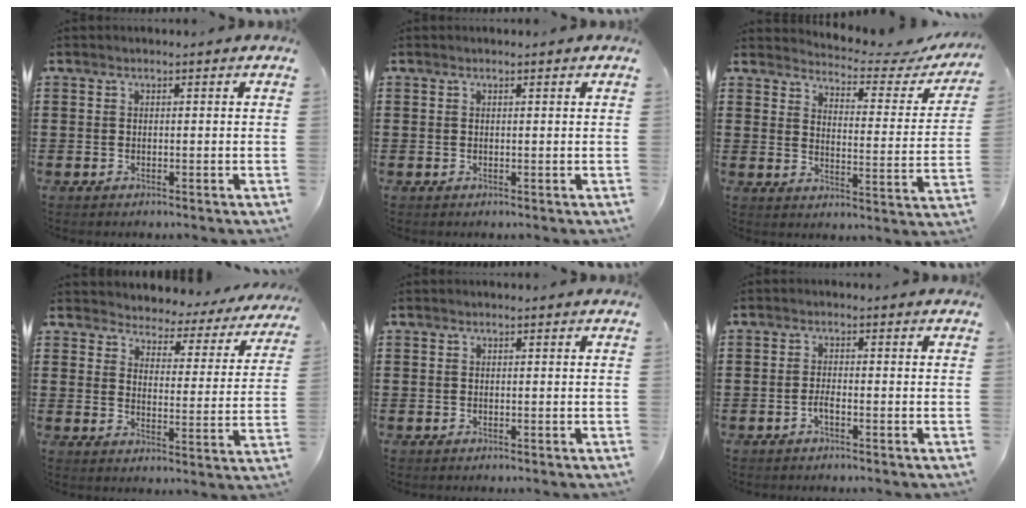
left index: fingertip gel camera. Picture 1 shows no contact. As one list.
[{"total": 0.0}, {"total": 3.6, "force": [3.5, 0.5, 0.9], "torque": [-0.036, -0.032, 0.052]}, {"total": 3.0, "force": [2.9, 0.7, -0.2], "torque": [-0.021, -0.028, 0.042]}, {"total": 0.0}, {"total": 1.5, "force": [-0.9, 0.3, 1.1], "torque": [-0.023, -0.001, -0.015]}]